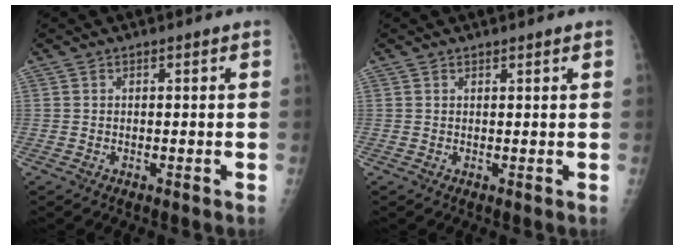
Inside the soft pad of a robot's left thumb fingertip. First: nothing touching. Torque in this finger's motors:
{"motor_torque": [-0.09, -0.21, -0.11, 0.03, -0.01]}